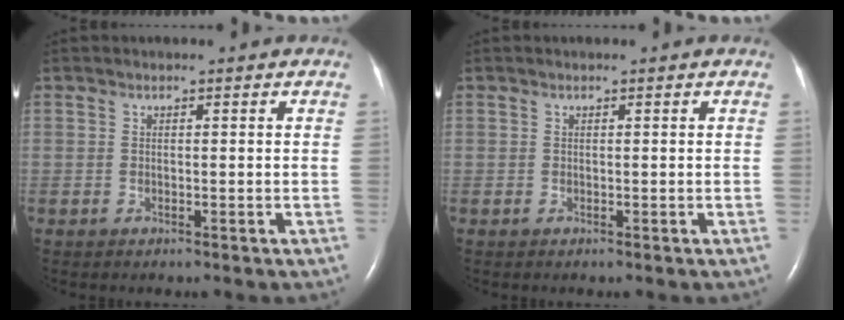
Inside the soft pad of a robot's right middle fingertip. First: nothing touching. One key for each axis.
{"total": 0.0}